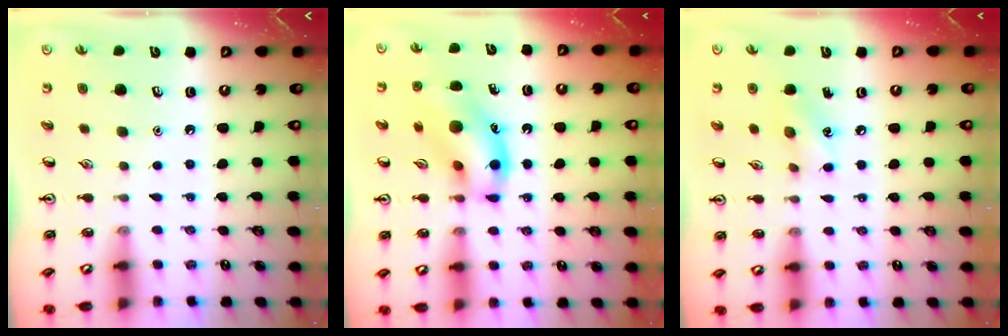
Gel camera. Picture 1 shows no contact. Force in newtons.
{"total": 14.9, "press": 14.6, "slide": 3.0}
{"total": 6.7, "press": 6.5, "slide": 1.5}